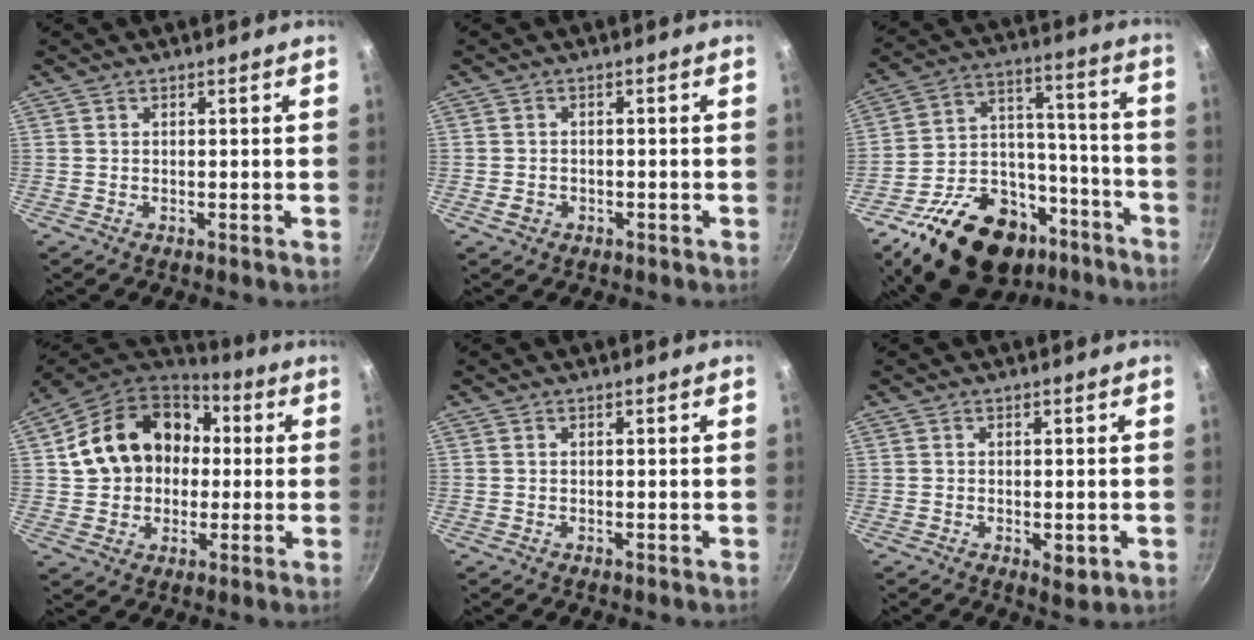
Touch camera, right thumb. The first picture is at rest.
{"total": 2.4, "force": [-1.0, 1.9, 1.1], "torque": [-0.017, 0.013, -0.012]}
{"total": 28.7, "force": [-17.7, 17.2, 14.7], "torque": [-0.194, 0.120, -0.261]}
{"total": 18.9, "force": [2.6, 15.2, 11.0], "torque": [-0.174, 0.042, 0.042]}
{"total": 0.0}
{"total": 3.4, "force": [-1.0, 1.5, 2.9], "torque": [-0.042, -0.007, -0.010]}